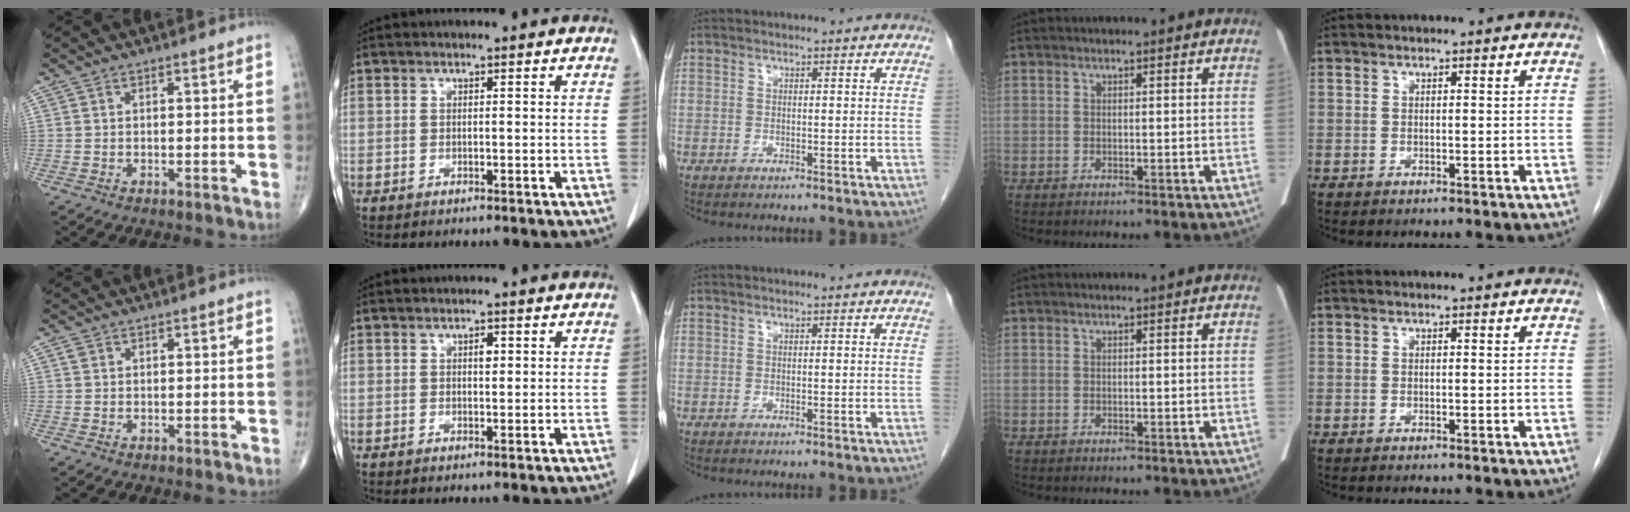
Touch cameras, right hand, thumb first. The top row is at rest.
{"thumb": {"total": 1.0, "force": [0.5, 0.8, 0.4], "torque": [-0.005, 0.004, 0.009]}, "index": {"total": 1.3, "force": [0.4, 0.6, 1.0], "torque": [-0.016, 0.001, 0.006]}}